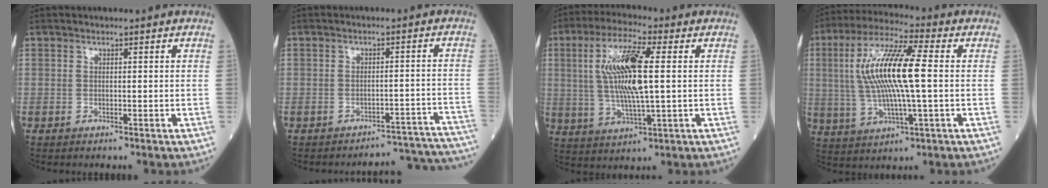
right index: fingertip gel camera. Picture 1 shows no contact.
{"total": 13.8, "force": [-13.8, 0.4, 0.2], "torque": [0.026, 0.023, -0.159]}
{"total": 12.2, "force": [1.8, 1.9, 11.9], "torque": [-0.241, 0.005, 0.033]}
{"total": 14.4, "force": [1.1, 1.9, 14.2], "torque": [-0.292, 0.013, 0.019]}